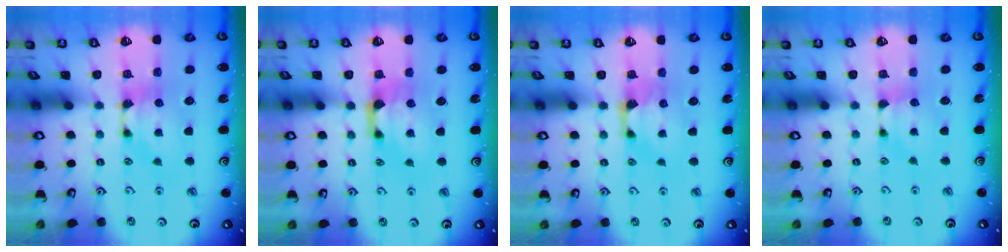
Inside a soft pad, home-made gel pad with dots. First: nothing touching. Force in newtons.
{"total": 1.5, "press": 0.6, "slide": 1.4}
{"total": 0.6, "press": 0.0, "slide": 0.6}
{"total": 0.6, "press": 0.6, "slide": 0.3}